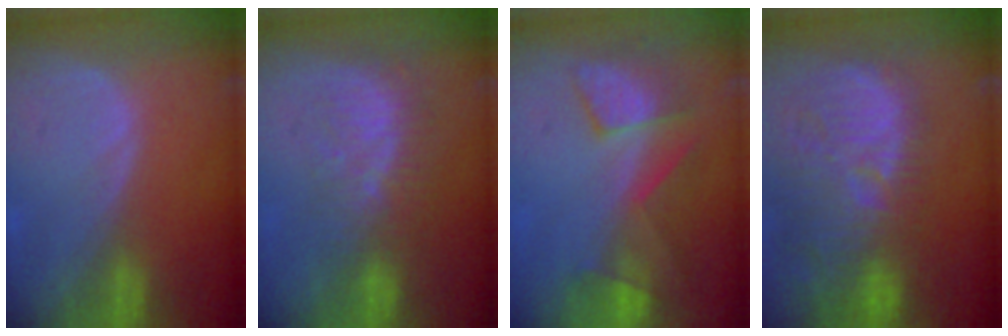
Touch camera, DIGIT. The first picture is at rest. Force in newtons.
{"total": 8.6, "press": 7.5, "slide": 4.3}
{"total": 7.6, "press": 7.5, "slide": 1.5}
{"total": 14.8, "press": 13.2, "slide": 6.8}